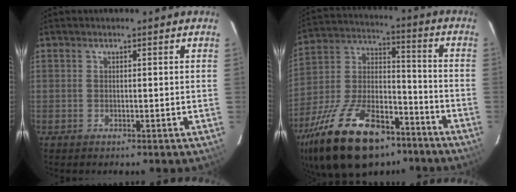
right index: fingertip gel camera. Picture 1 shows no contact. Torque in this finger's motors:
{"motor_torque": [1.34, -0.80, 1.05, 0.21]}